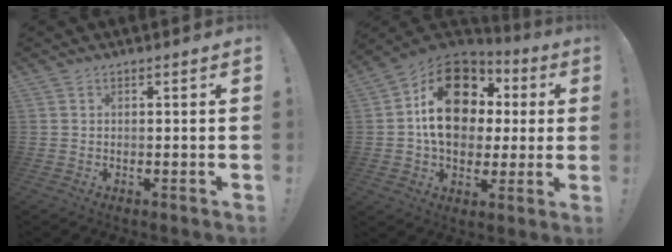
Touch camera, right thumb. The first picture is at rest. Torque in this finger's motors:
{"motor_torque": [2.11, 2.90, 1.44, -0.40, 0.34]}